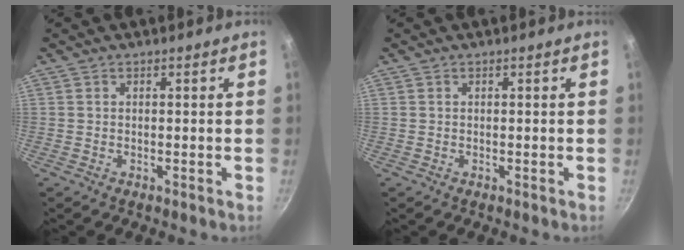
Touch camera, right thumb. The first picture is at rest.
{"total": 0.0}